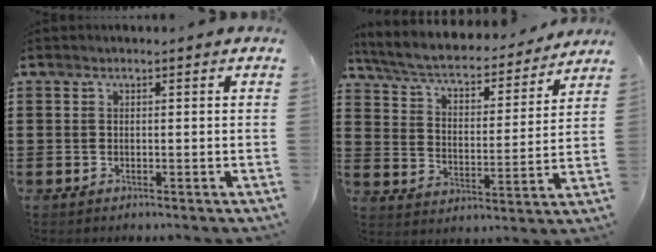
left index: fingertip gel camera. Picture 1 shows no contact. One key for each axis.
{"total": 5.2, "fx": 4.7, "fy": 0.8, "fz": 2.2, "tx": -0.066, "ty": -0.034, "tz": 0.074}